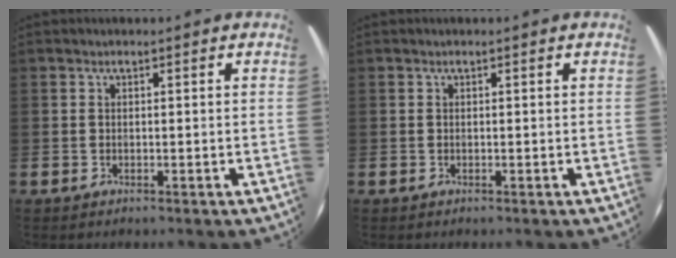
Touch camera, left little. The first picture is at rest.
{"total": 0.0}